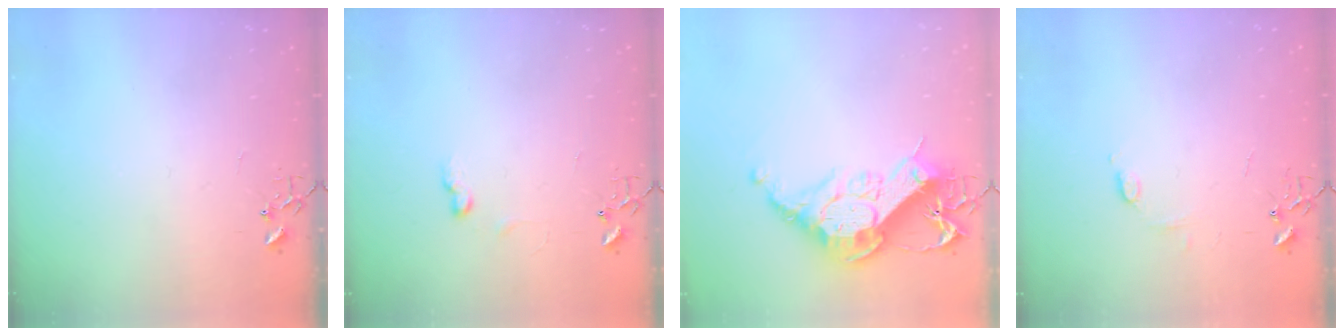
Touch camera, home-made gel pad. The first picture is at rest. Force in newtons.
{"total": 6.7, "press": 6.6, "slide": 0.9}
{"total": 18.5, "press": 18.4, "slide": 1.5}
{"total": 5.7, "press": 5.6, "slide": 0.8}